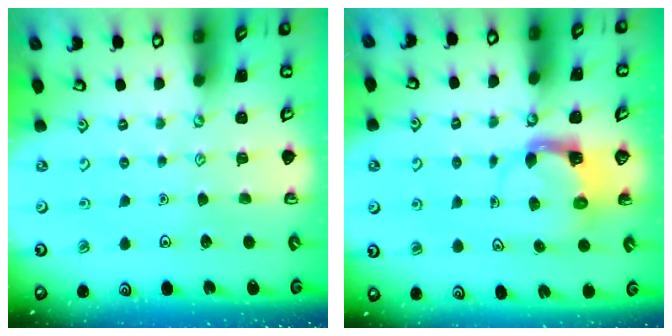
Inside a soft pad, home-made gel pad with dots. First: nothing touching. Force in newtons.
{"total": 3.9, "press": 3.8, "slide": 0.6}